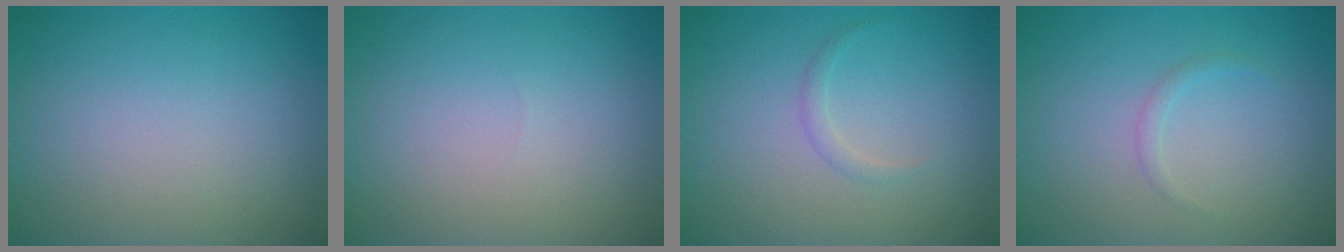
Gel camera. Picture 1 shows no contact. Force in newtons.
{"total": 0.0}
{"total": 0.8, "press": 0.8, "slide": 0.0}
{"total": 0.8, "press": 0.7, "slide": 0.1}